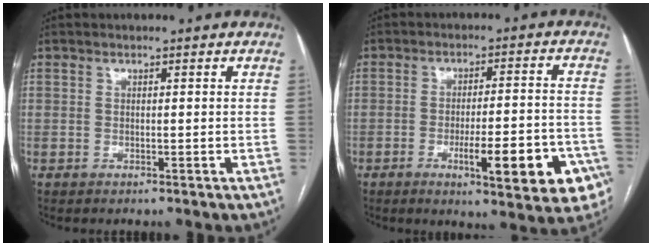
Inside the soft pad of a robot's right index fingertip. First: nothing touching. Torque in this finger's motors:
{"motor_torque": [1.54, -0.59, 0.30, 0.07]}